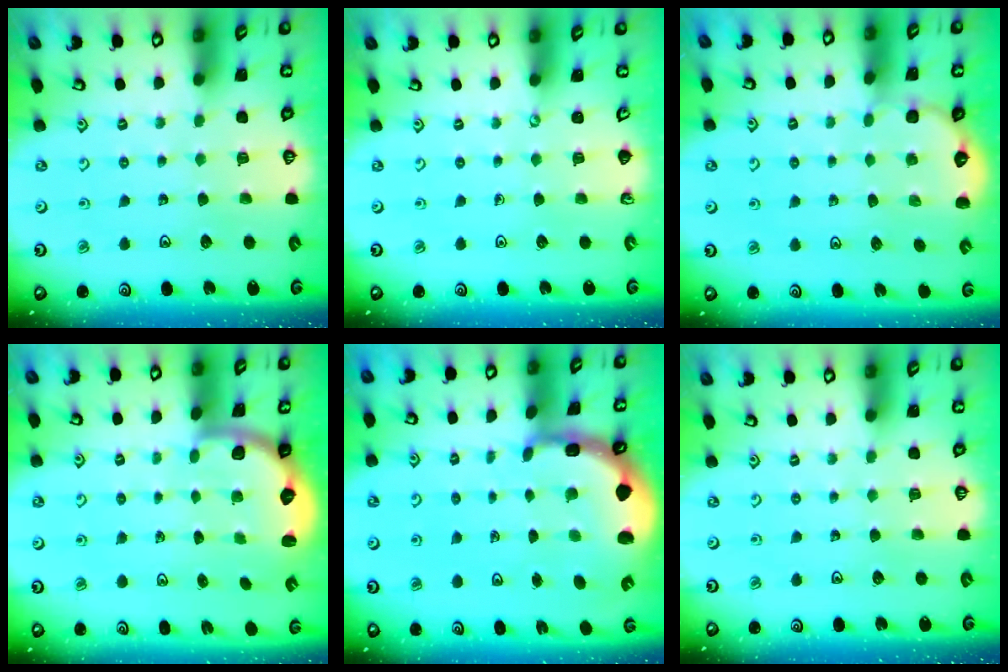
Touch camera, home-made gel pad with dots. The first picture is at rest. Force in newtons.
{"total": 0.0}
{"total": 3.0, "press": 2.6, "slide": 1.5}
{"total": 2.6, "press": 2.2, "slide": 1.3}
{"total": 4.0, "press": 3.8, "slide": 1.2}
{"total": 0.0}